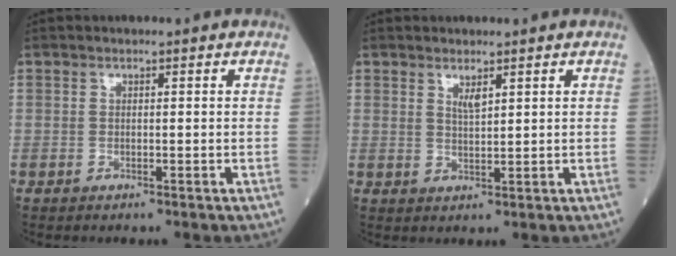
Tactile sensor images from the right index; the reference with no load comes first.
{"total": 2.1, "force": [1.4, 0.2, 1.6], "torque": [-0.034, -0.006, 0.029]}